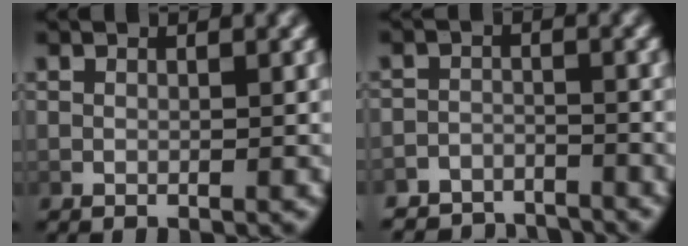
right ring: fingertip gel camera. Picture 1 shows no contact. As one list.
[{"total": 5.7, "force": [-5.5, 1.5, 0.2], "torque": [0.009, -0.019, -0.092]}]